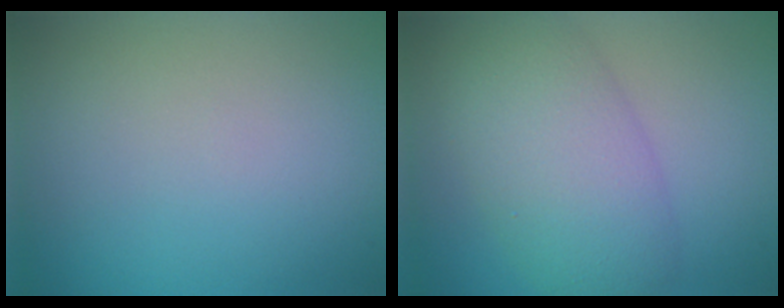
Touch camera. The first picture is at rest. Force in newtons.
{"total": 7.6, "press": 7.6, "slide": 0.3}